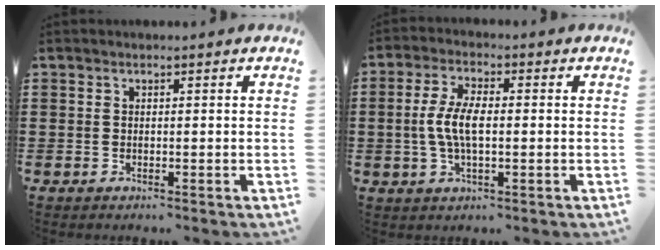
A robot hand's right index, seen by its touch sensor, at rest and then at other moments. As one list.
[{"total": 6.0, "force": [-0.5, 2.3, 5.5], "torque": [-0.125, -0.005, -0.018]}]